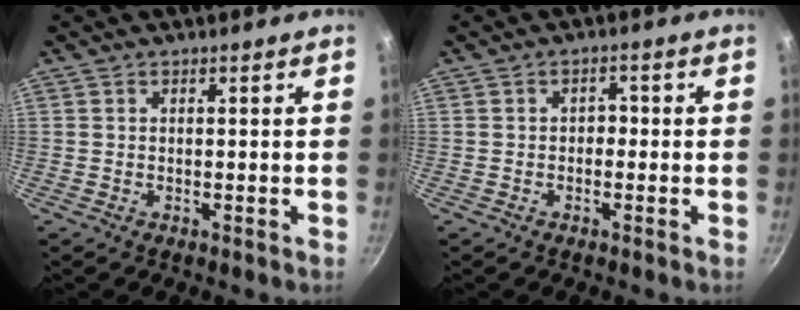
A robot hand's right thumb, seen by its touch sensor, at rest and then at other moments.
{"total": 1.9, "force": [-0.4, 1.4, 1.2], "torque": [-0.010, 0.008, -0.008]}